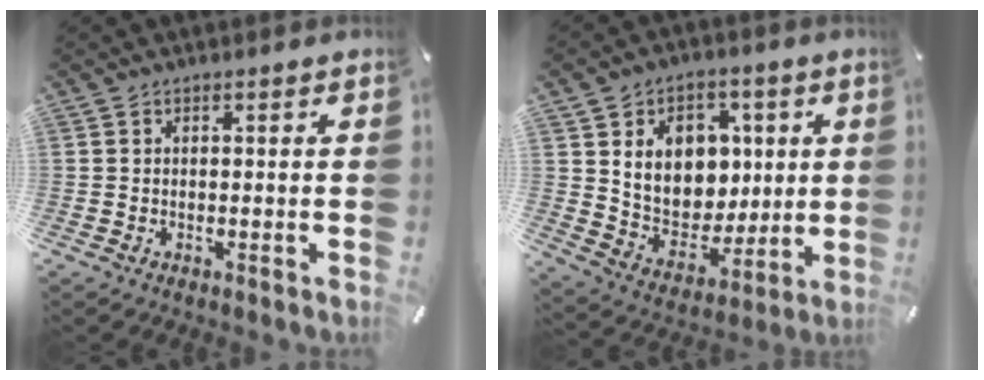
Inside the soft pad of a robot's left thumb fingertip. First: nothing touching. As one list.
[{"total": 13.3, "force": [4.0, 11.2, 6.0], "torque": [-0.103, -0.019, 0.083]}]